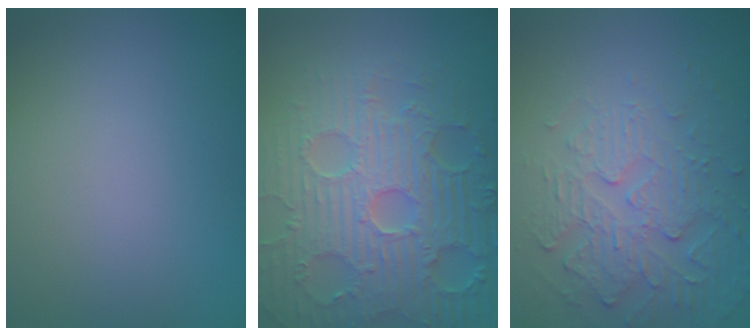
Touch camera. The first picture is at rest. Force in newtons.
{"total": 8.9, "press": 6.5, "slide": 6.0}
{"total": 5.5, "press": 3.4, "slide": 4.3}